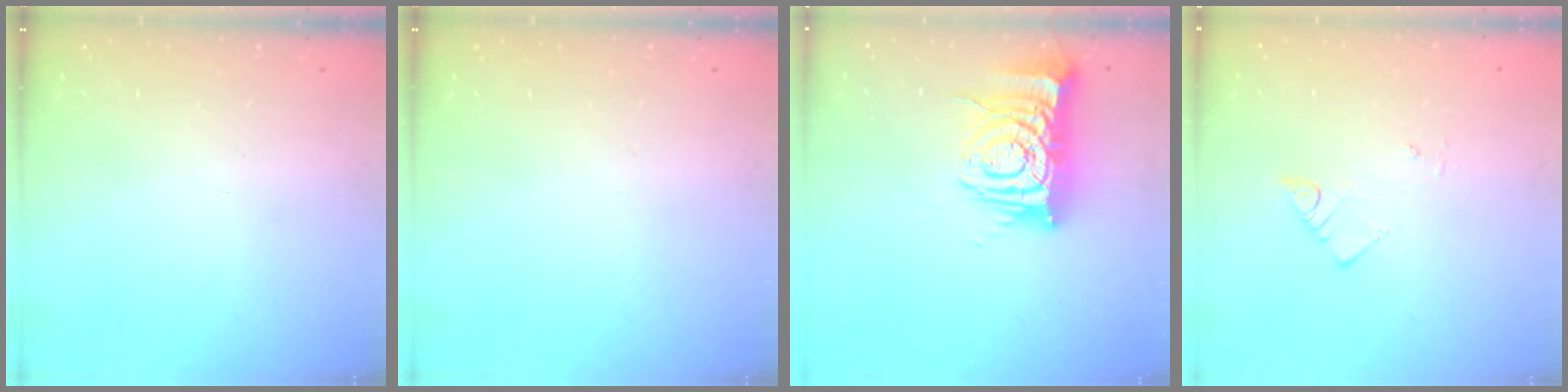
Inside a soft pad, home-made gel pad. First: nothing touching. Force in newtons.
{"total": 0.0}
{"total": 11.5, "press": 11.4, "slide": 1.4}
{"total": 3.4, "press": 3.4, "slide": 0.1}